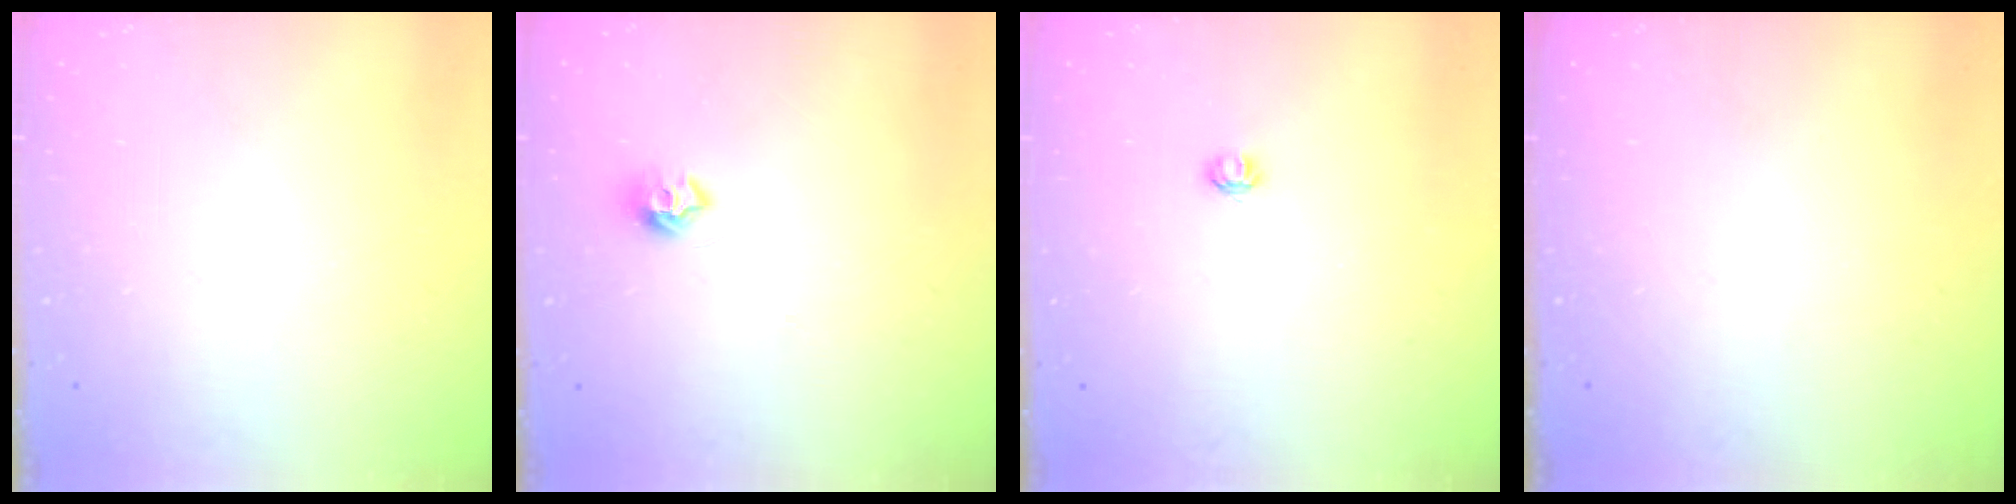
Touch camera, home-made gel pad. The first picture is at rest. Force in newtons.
{"total": 7.6, "press": 7.6, "slide": 0.6}
{"total": 3.6, "press": 3.6, "slide": 0.3}
{"total": 0.0}